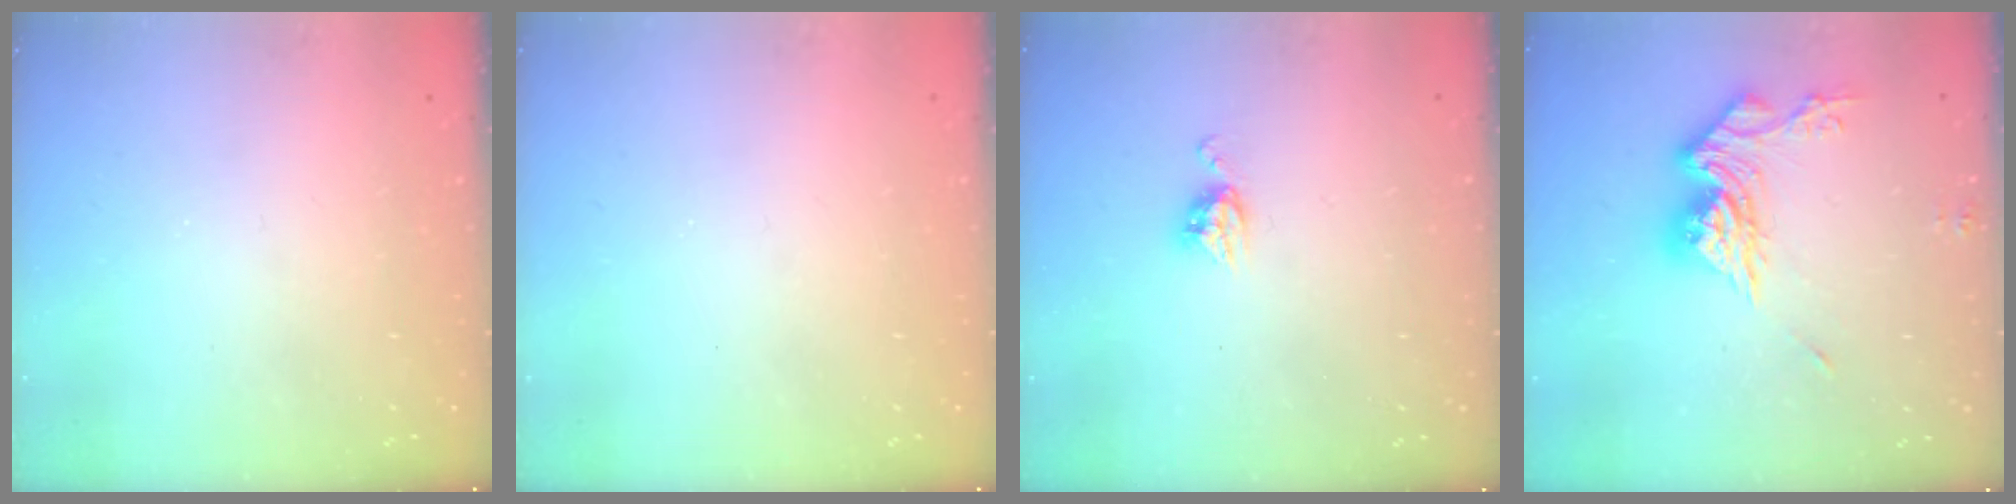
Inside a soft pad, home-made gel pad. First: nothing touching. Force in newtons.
{"total": 0.0}
{"total": 5.2, "press": 5.1, "slide": 0.1}
{"total": 14.3, "press": 14.3, "slide": 1.1}